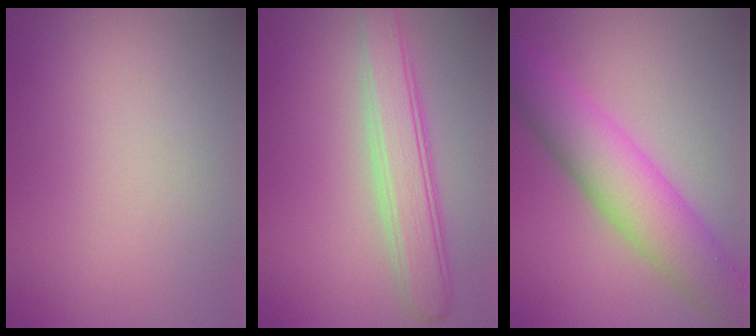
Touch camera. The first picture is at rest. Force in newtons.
{"total": 4.7, "press": 4.7, "slide": 0.2}
{"total": 7.4, "press": 7.4, "slide": 0.2}